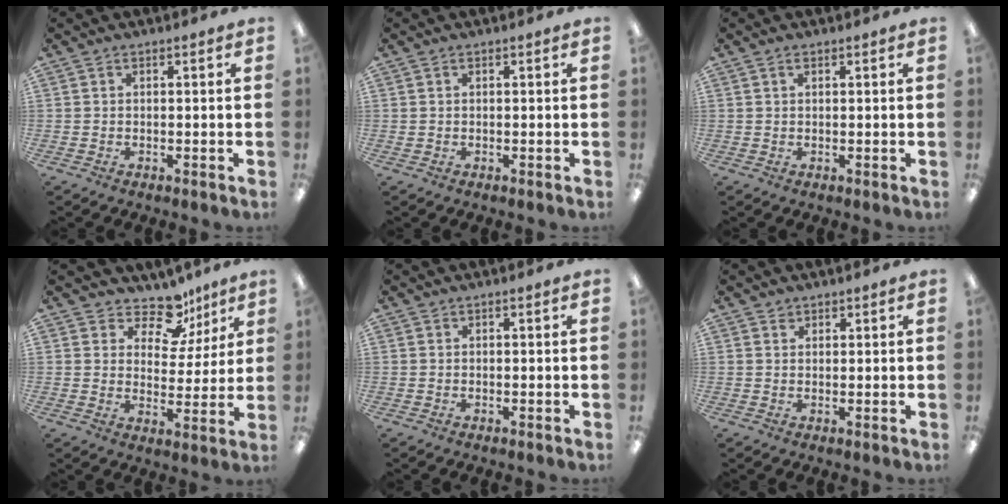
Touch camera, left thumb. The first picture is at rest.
{"total": 0.8, "force": [0.4, 0.5, 0.5], "torque": [-0.010, 0.004, 0.006]}
{"total": 1.2, "force": [0.7, 0.6, 0.8], "torque": [-0.019, 0.004, 0.011]}
{"total": 11.8, "force": [8.7, 6.4, 4.6], "torque": [-0.071, -0.057, 0.160]}
{"total": 0.0}
{"total": 1.3, "force": [1.1, 0.7, 0.1], "torque": [-0.001, 0.000, 0.021]}